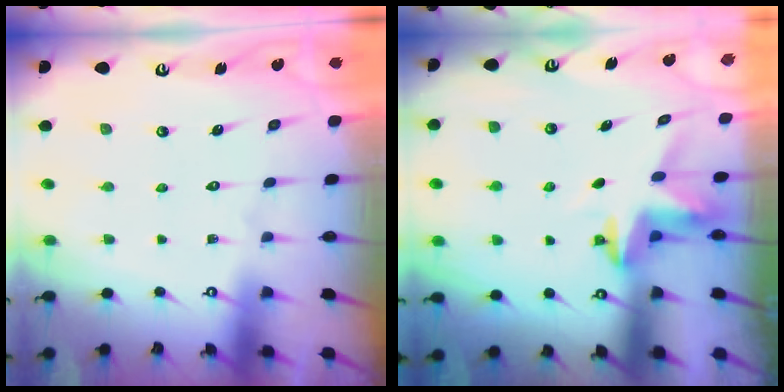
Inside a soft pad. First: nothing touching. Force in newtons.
{"total": 3.7, "press": 3.7, "slide": 0.3}